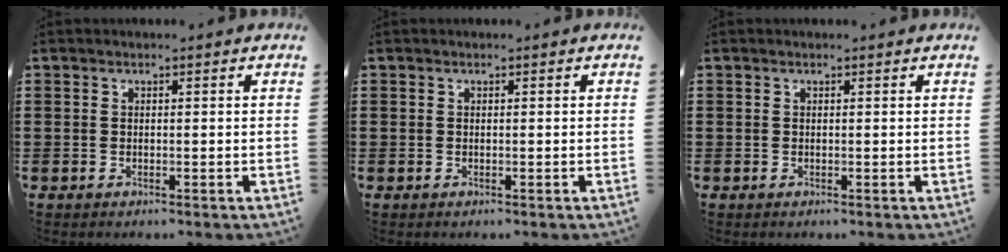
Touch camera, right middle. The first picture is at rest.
{"total": 0.0}
{"total": 0.0}